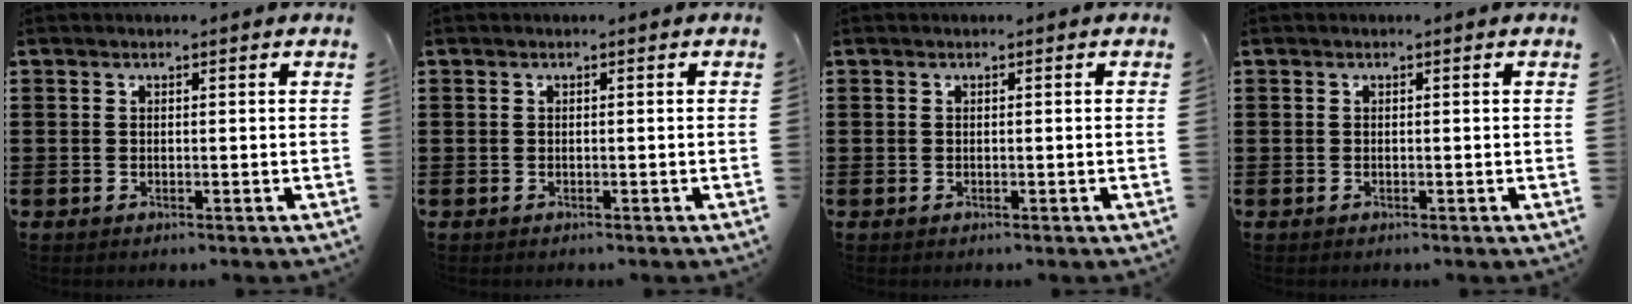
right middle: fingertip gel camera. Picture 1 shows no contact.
{"total": 0.0}
{"total": 0.0}
{"total": 0.0}